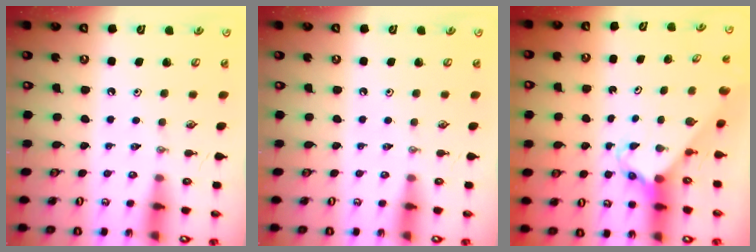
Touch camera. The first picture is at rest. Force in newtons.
{"total": 0.0}
{"total": 2.7, "press": 2.7, "slide": 0.2}